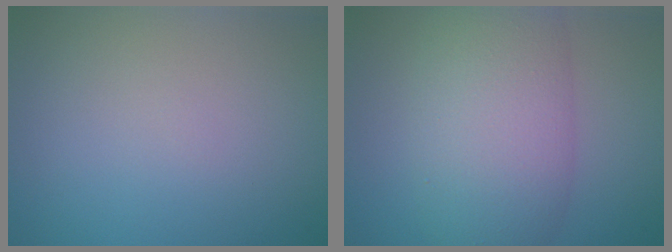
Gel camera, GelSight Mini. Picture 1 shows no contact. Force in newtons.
{"total": 8.0, "press": 8.0, "slide": 0.2}